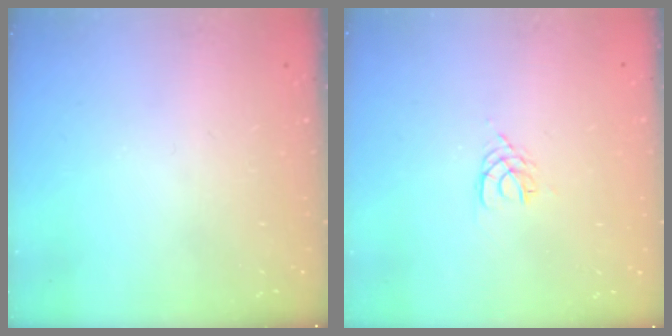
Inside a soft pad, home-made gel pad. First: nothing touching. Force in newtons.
{"total": 2.4, "press": 2.3, "slide": 0.4}